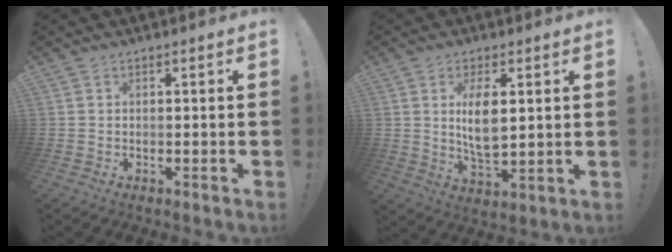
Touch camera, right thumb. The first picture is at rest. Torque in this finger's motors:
{"motor_torque": [2.19, 2.82, 1.33, -0.44, 0.59]}